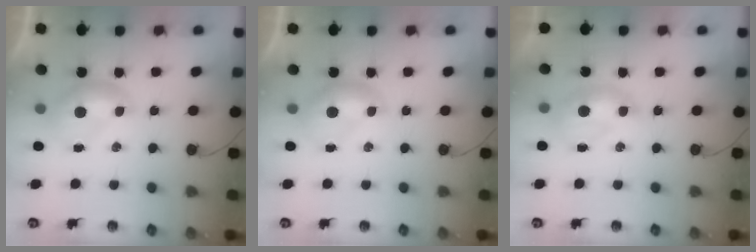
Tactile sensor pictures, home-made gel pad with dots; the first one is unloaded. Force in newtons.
{"total": 0.0}
{"total": 1.3, "press": 1.2, "slide": 0.5}